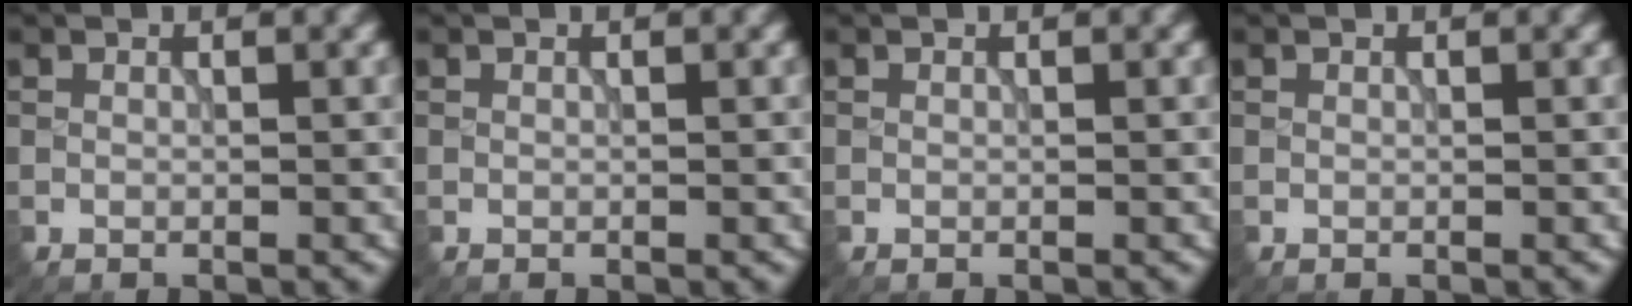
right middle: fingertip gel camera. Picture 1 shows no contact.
{"total": 0.0}
{"total": 0.0}
{"total": 0.0}